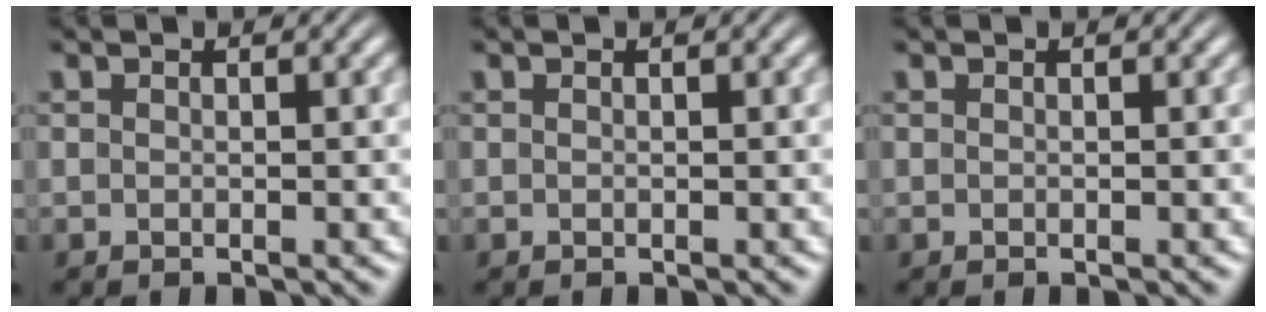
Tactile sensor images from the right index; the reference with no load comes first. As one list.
[{"total": 0.0}, {"total": 0.0}]